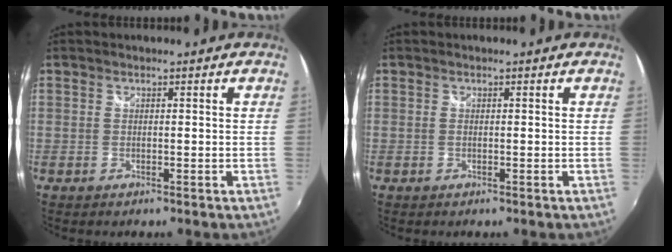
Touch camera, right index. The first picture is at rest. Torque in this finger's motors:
{"motor_torque": [0.43, 0.30, -0.03, 0.00]}